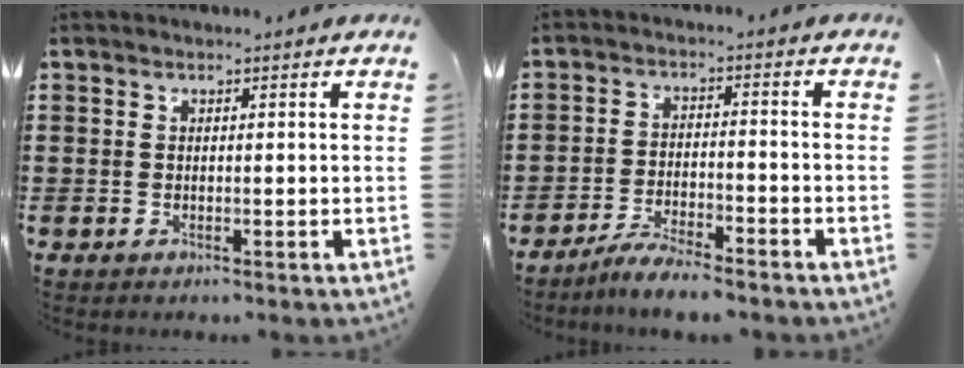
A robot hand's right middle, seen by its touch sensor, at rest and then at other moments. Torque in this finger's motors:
{"motor_torque": [1.35, -0.78, 0.35, 0.08]}